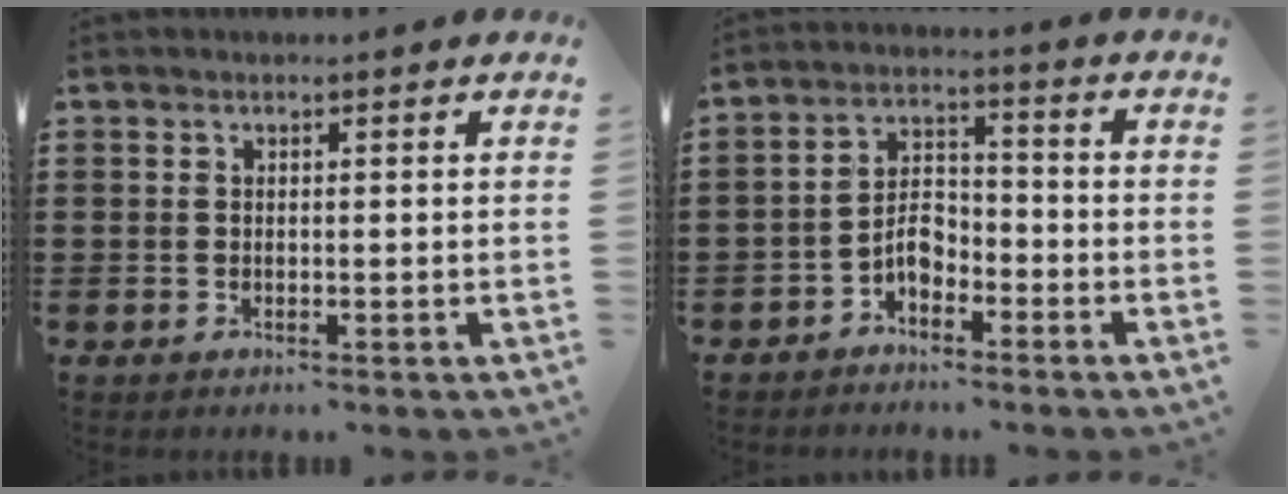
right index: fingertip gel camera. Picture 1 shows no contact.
{"total": 4.6, "force": [-2.8, 2.7, 2.5], "torque": [-0.053, 0.011, -0.055]}